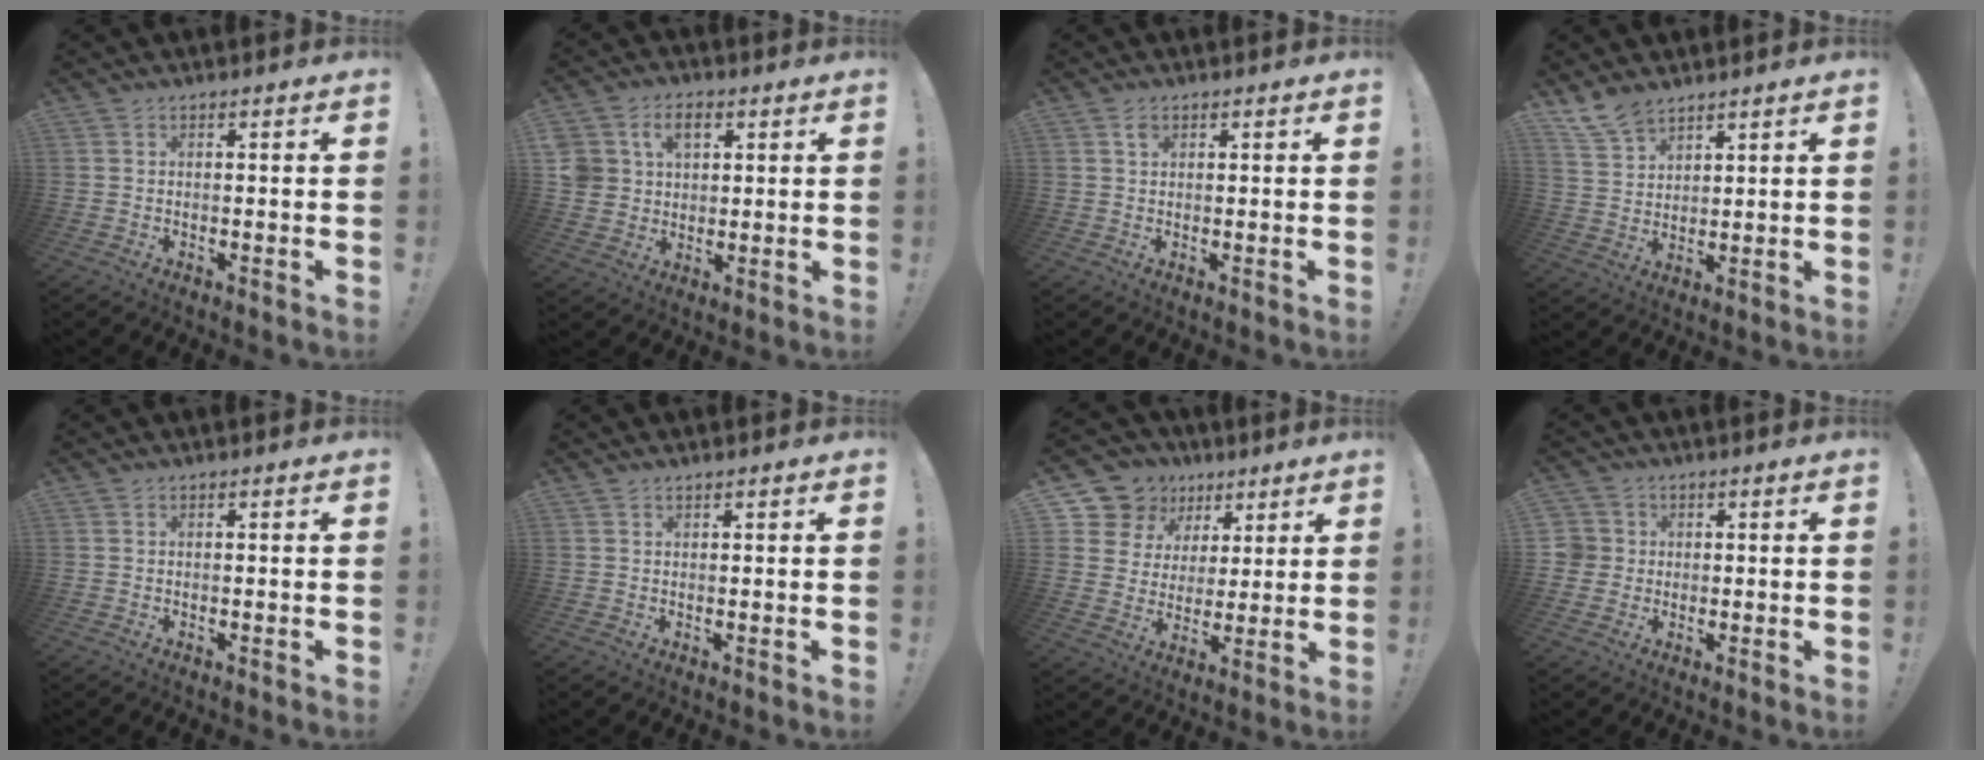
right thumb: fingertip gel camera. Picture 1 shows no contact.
{"total": 9.0, "force": [3.6, 7.1, 4.1], "torque": [-0.079, -0.005, 0.070]}
{"total": 1.5, "force": [0.6, 1.3, 0.5], "torque": [0.001, -0.002, 0.007]}
{"total": 7.8, "force": [6.4, 3.6, 2.6], "torque": [-0.052, -0.040, 0.124]}
{"total": 0.0}
{"total": 0.6, "force": [0.5, 0.2, 0.1], "torque": [0.001, -0.002, 0.010]}
{"total": 12.4, "force": [6.6, 10.0, 3.2], "torque": [-0.050, -0.042, 0.138]}
{"total": 4.5, "force": [0.4, 4.4, 1.0], "torque": [-0.023, 0.003, 0.008]}